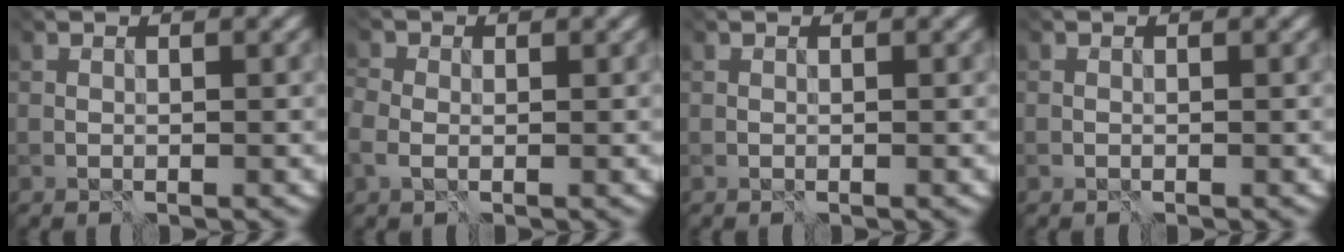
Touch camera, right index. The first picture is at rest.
{"total": 1.9, "force": [-0.9, 1.3, 1.0], "torque": [-0.034, 0.007, -0.004]}
{"total": 0.0}
{"total": 0.9, "force": [-0.7, -0.4, -0.4], "torque": [0.007, -0.002, -0.009]}